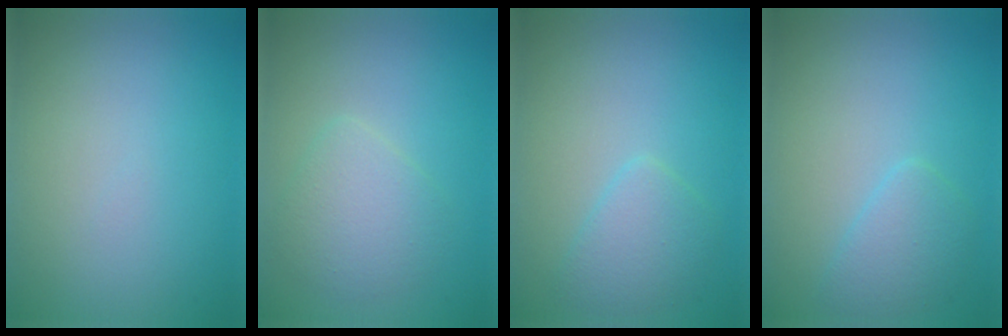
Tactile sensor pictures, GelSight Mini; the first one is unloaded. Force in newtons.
{"total": 2.9, "press": 2.9, "slide": 0.0}
{"total": 2.4, "press": 2.4, "slide": 0.1}
{"total": 2.2, "press": 2.2, "slide": 0.1}